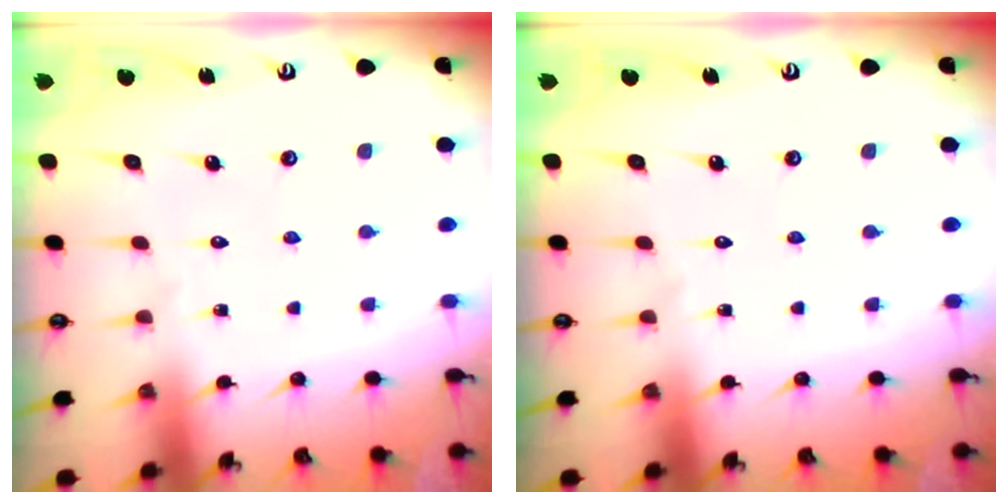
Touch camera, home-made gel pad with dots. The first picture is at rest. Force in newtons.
{"total": 0.0}